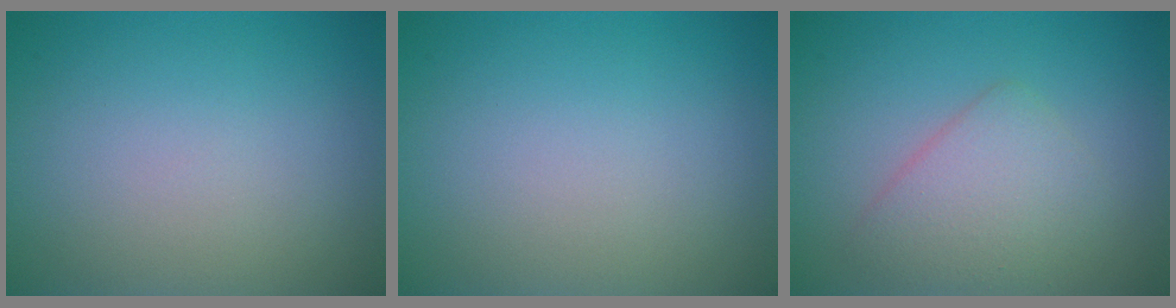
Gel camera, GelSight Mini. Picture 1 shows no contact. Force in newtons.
{"total": 0.0}
{"total": 3.2, "press": 3.2, "slide": 0.2}